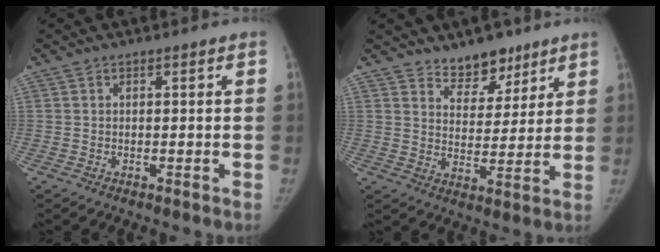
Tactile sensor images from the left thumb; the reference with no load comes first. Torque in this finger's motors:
{"motor_torque": [0.05, 0.09, -0.07, 0.24, -0.04]}